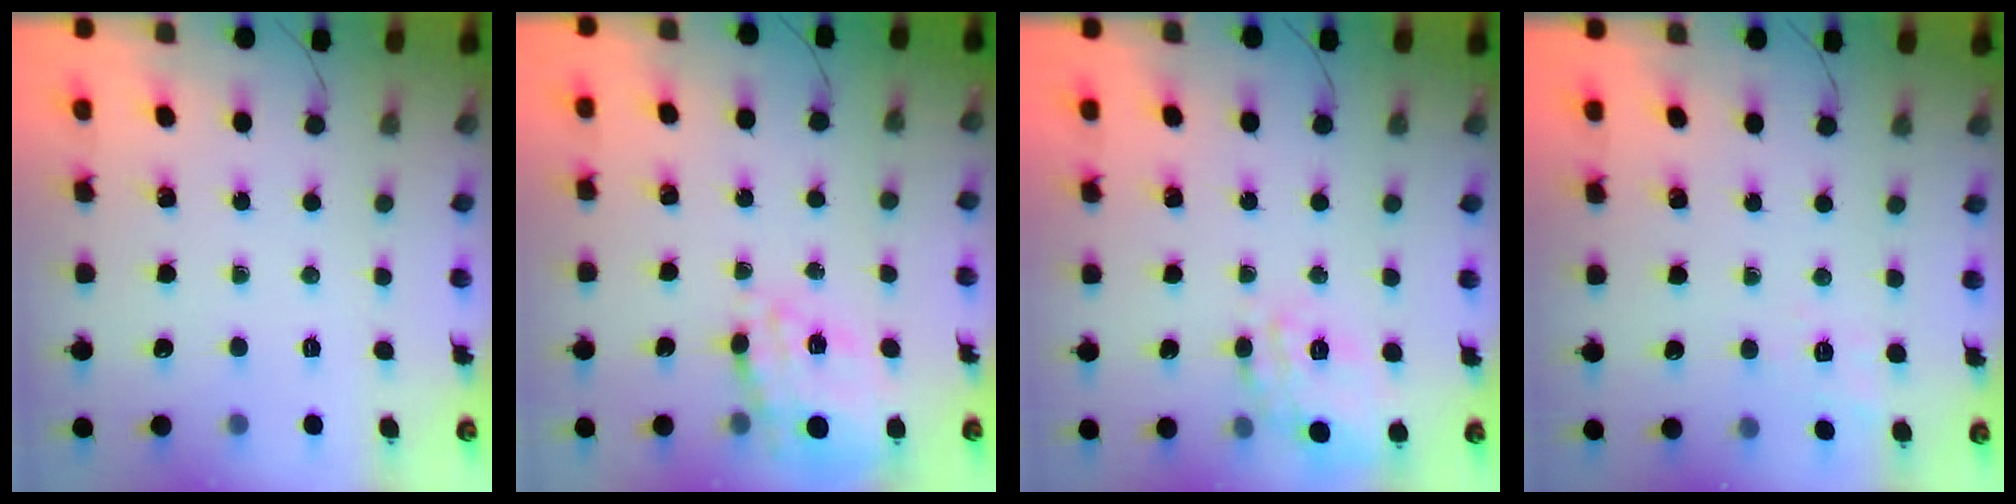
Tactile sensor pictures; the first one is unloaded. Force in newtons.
{"total": 16.6, "press": 16.2, "slide": 3.6}
{"total": 15.6, "press": 15.6, "slide": 0.7}
{"total": 2.2, "press": 0.8, "slide": 2.1}